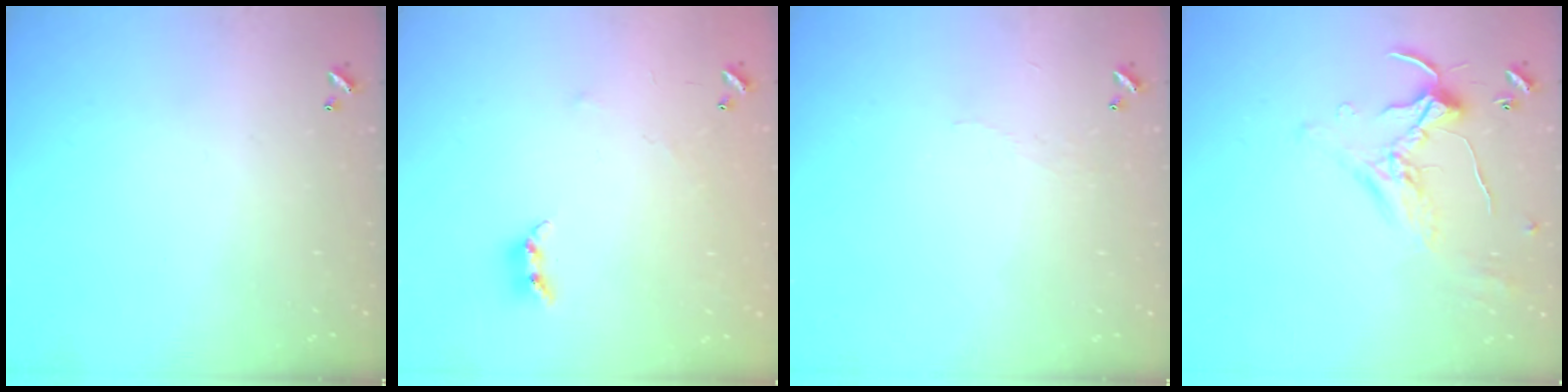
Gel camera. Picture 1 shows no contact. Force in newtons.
{"total": 5.1, "press": 5.1, "slide": 0.5}
{"total": 2.0, "press": 1.9, "slide": 0.4}
{"total": 1.0, "press": 0.5, "slide": 0.8}